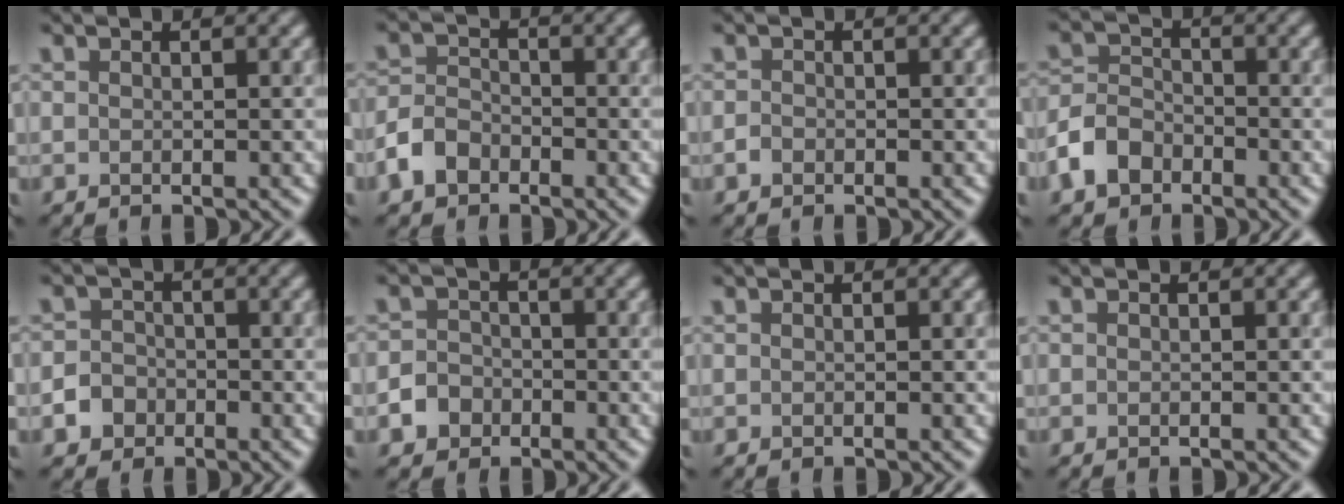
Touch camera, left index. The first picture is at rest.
{"total": 3.3, "force": [-2.1, 2.3, 1.4], "torque": [-0.027, 0.003, -0.050]}
{"total": 0.9, "force": [-0.5, 0.7, 0.3], "torque": [-0.005, -0.001, -0.011]}
{"total": 4.0, "force": [-2.4, 2.7, 1.7], "torque": [-0.038, 0.003, -0.056]}
{"total": 3.0, "force": [-1.5, 2.5, 0.8], "torque": [0.002, -0.003, -0.031]}
{"total": 3.2, "force": [-1.7, 2.6, 0.8], "torque": [0.001, -0.004, -0.036]}
{"total": 0.0}
{"total": 0.0}